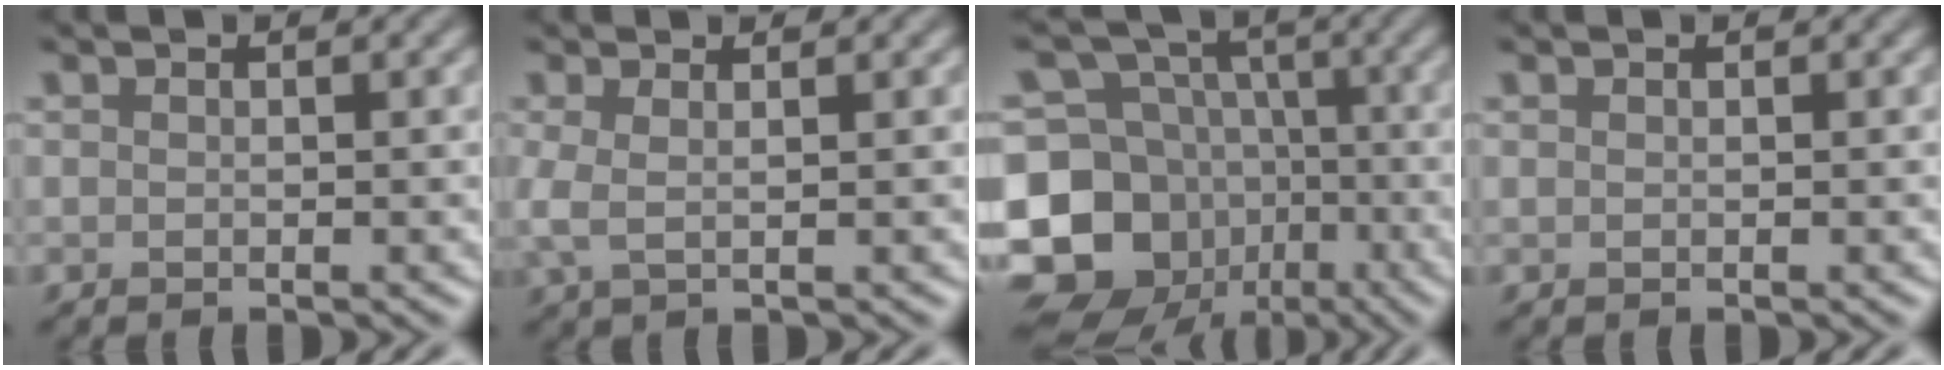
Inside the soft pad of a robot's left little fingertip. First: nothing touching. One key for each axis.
{"total": 2.1, "fx": 0.4, "fy": 0.6, "fz": 2.0, "tx": -0.044, "ty": 0.004, "tz": 0.004}
{"total": 13.5, "fx": -4.9, "fy": 11.3, "fz": 5.4, "tx": -0.124, "ty": -0.006, "tz": -0.101}
{"total": 0.0}